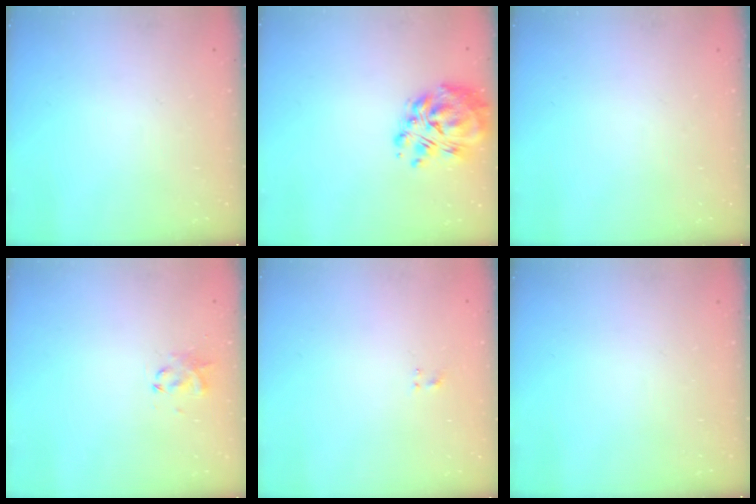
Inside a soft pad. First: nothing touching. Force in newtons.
{"total": 10.8, "press": 10.2, "slide": 3.7}
{"total": 0.0}
{"total": 2.9, "press": 2.8, "slide": 1.0}
{"total": 1.0, "press": 0.6, "slide": 0.7}
{"total": 0.0}